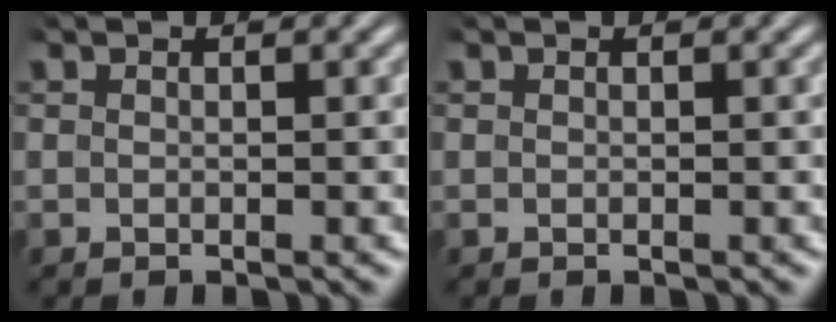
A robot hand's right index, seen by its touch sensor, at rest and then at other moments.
{"total": 0.0}